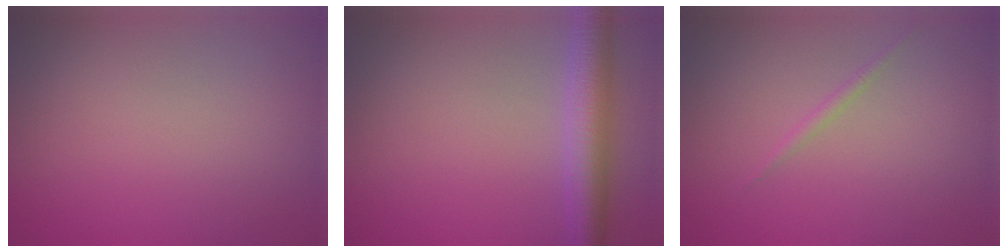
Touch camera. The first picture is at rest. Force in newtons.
{"total": 4.4, "press": 4.4, "slide": 0.2}
{"total": 0.7, "press": 0.7, "slide": 0.0}